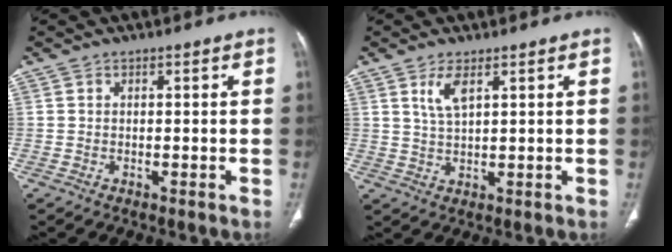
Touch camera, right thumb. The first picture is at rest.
{"total": 4.1, "force": [2.1, 1.3, 3.3], "torque": [-0.070, -0.010, 0.049]}